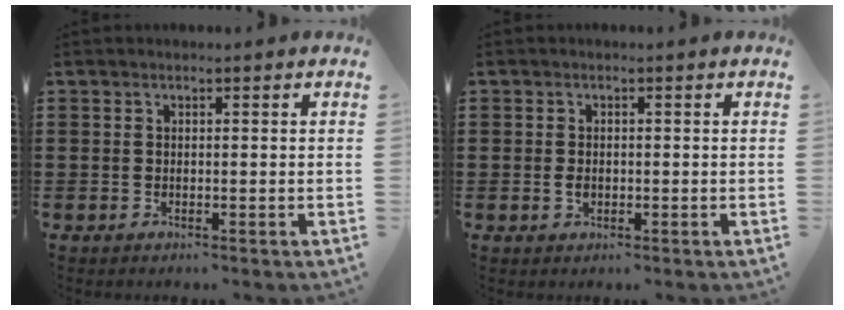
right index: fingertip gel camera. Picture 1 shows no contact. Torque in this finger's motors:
{"motor_torque": [1.08, 1.05, 0.05, -0.01]}